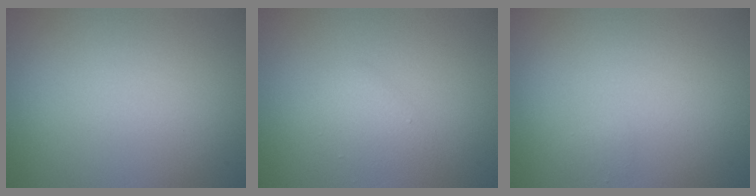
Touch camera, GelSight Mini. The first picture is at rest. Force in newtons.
{"total": 1.7, "press": 1.7, "slide": 0.1}
{"total": 0.5, "press": 0.5, "slide": 0.1}